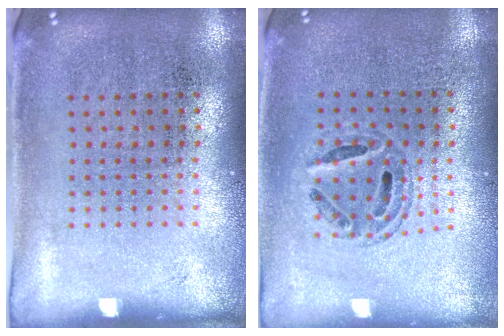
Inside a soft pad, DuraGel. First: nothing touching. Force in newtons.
{"total": 0.7, "press": 0.7, "slide": 0.1}